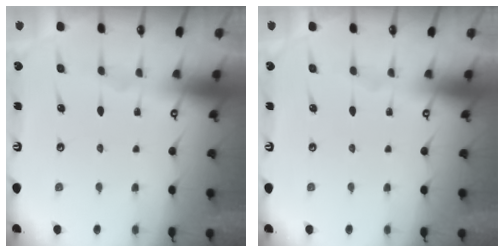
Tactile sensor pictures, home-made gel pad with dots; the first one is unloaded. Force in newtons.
{"total": 0.0}